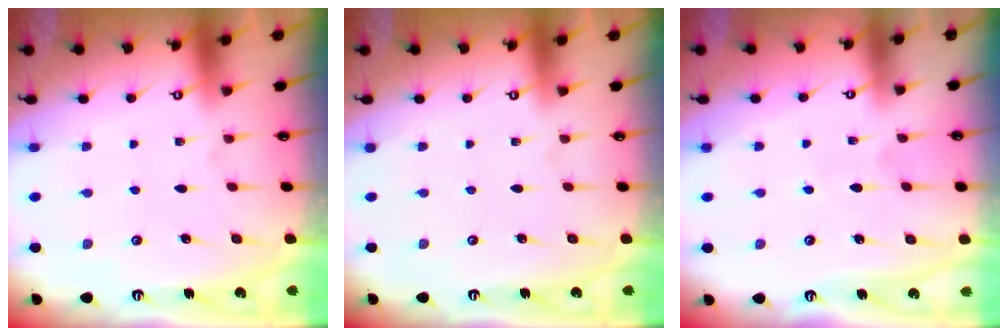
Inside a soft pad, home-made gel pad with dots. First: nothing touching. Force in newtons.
{"total": 0.0}
{"total": 3.7, "press": 3.7, "slide": 0.4}